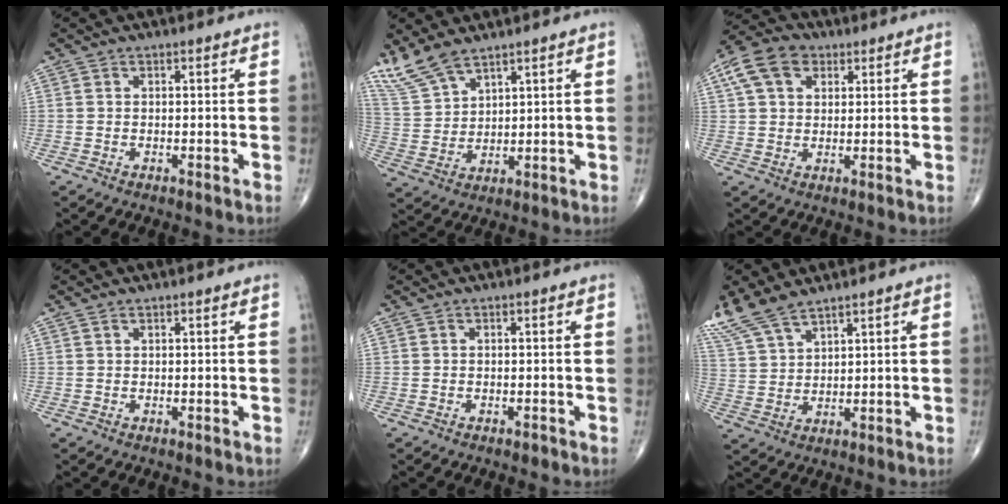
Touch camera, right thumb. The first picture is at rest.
{"total": 7.9, "force": [6.5, 2.6, 3.6], "torque": [-0.083, -0.017, 0.150]}
{"total": 9.4, "force": [3.8, 6.5, 5.7], "torque": [-0.097, 0.010, 0.062]}
{"total": 0.0}
{"total": 0.6, "force": [-0.4, 0.3, 0.3], "torque": [-0.004, 0.000, -0.008]}
{"total": 9.0, "force": [7.4, 2.6, 4.4], "torque": [-0.101, -0.014, 0.164]}